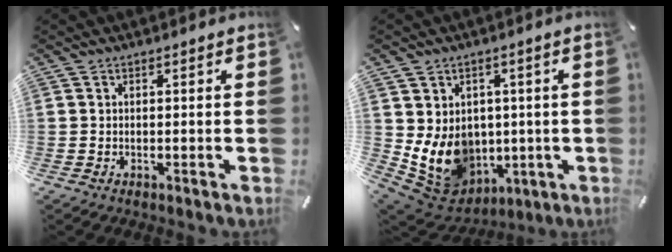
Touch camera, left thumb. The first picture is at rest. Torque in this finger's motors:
{"motor_torque": [2.47, 2.54, 0.78, -0.52, 0.52]}